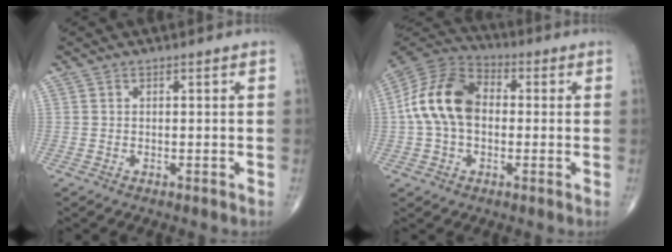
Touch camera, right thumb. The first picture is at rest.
{"total": 14.0, "force": [0.2, 9.6, 10.2], "torque": [-0.190, 0.035, -0.008]}